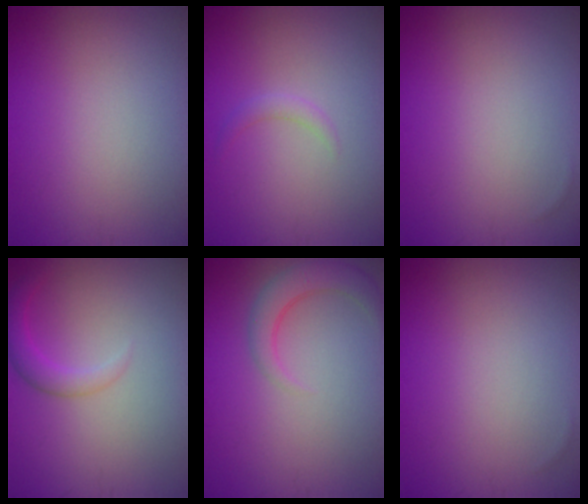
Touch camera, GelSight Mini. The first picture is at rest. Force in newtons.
{"total": 1.1, "press": 1.1, "slide": 0.0}
{"total": 0.0}
{"total": 2.2, "press": 2.2, "slide": 0.1}
{"total": 3.0, "press": 3.0, "slide": 0.3}
{"total": 0.0}